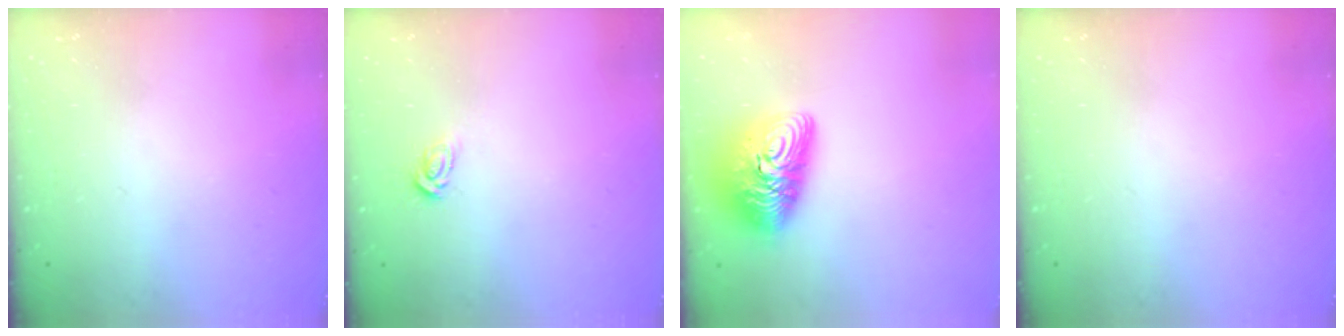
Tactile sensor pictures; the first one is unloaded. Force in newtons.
{"total": 2.9, "press": 2.9, "slide": 0.2}
{"total": 15.2, "press": 15.1, "slide": 1.4}
{"total": 0.0}